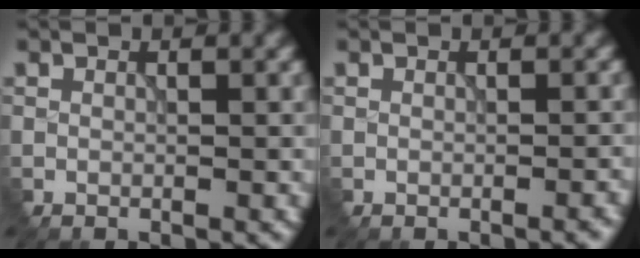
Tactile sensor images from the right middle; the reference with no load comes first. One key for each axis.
{"total": 1.2, "fx": -0.1, "fy": 0.4, "fz": 1.1, "tx": -0.004, "ty": 0.003, "tz": -0.002}